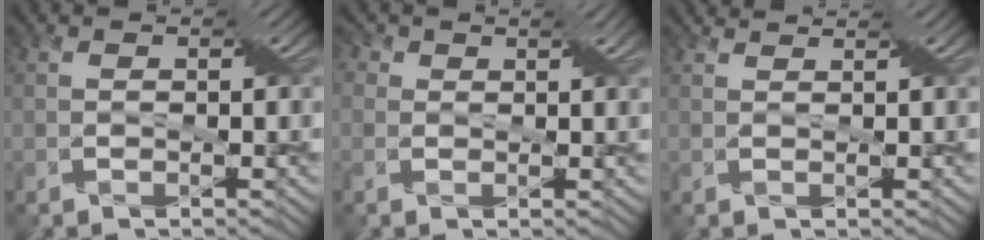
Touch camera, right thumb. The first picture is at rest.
{"total": 3.3, "force": [1.6, 2.3, 1.7], "torque": [-0.021, 0.014, -0.005]}
{"total": 2.0, "force": [1.9, -0.3, 0.6], "torque": [-0.022, 0.006, 0.024]}